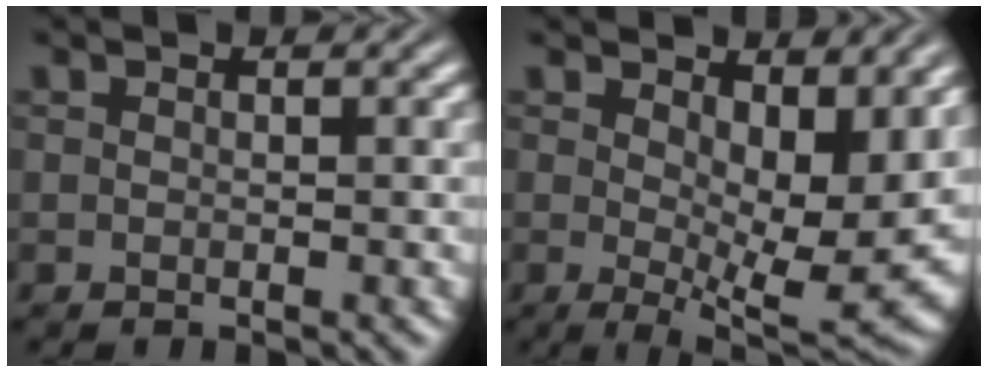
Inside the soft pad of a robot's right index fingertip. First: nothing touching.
{"total": 6.6, "force": [0.1, 1.7, 6.4], "torque": [-0.066, -0.030, 0.015]}